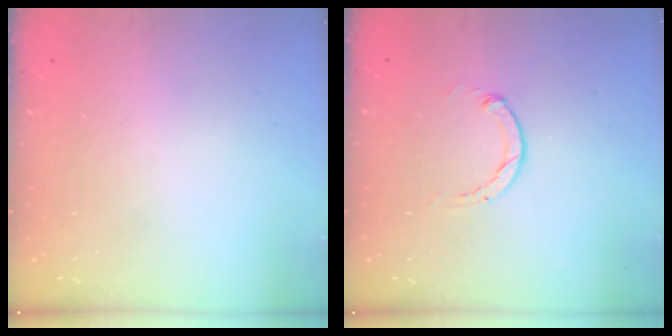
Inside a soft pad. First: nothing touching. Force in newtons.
{"total": 1.2, "press": 1.2, "slide": 0.3}